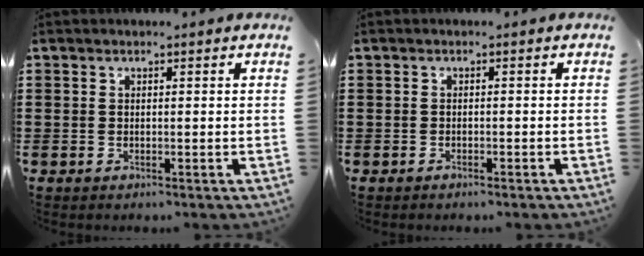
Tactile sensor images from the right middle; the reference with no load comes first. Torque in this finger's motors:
{"motor_torque": [-0.21, 0.11, 0.00, -0.01]}